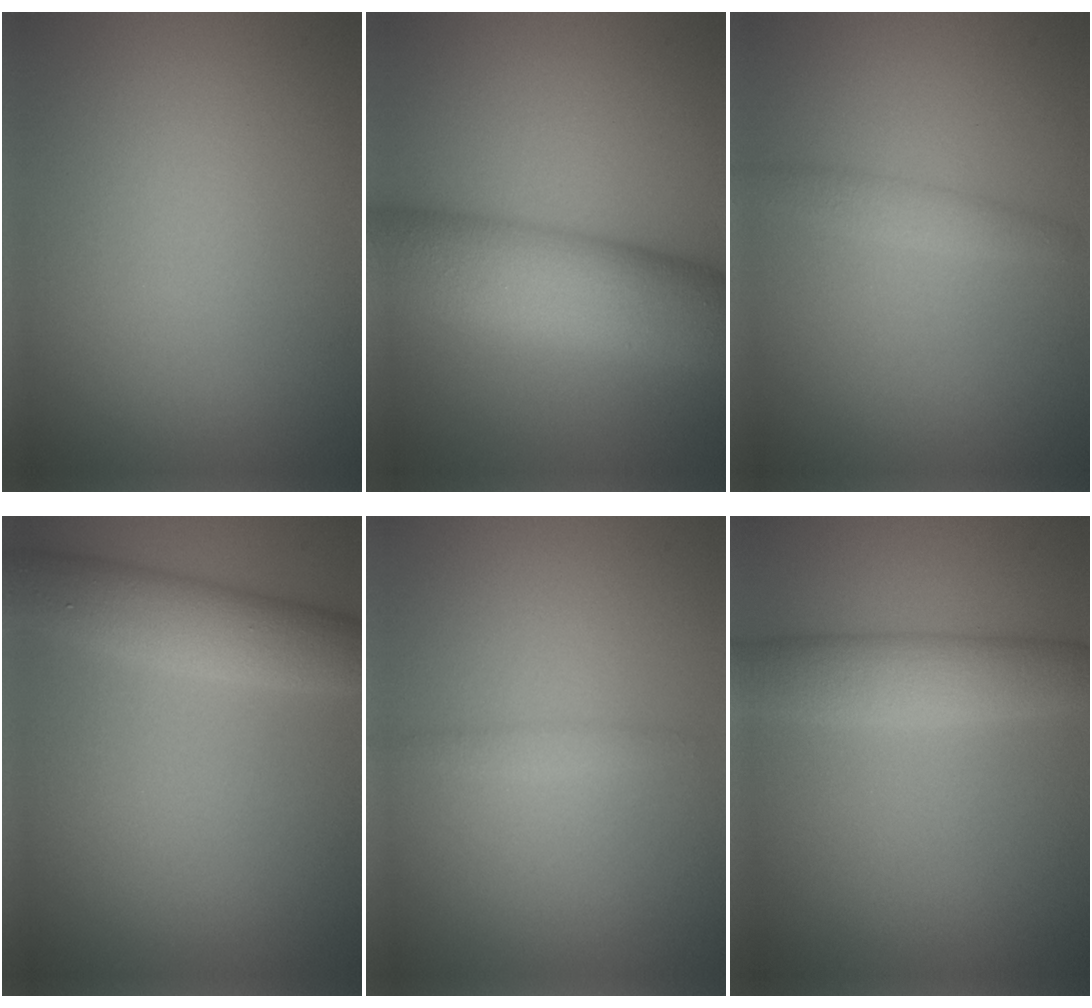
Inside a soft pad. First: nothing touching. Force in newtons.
{"total": 10.1, "press": 10.1, "slide": 0.2}
{"total": 1.5, "press": 1.5, "slide": 0.1}
{"total": 5.0, "press": 5.0, "slide": 0.3}
{"total": 0.9, "press": 0.9, "slide": 0.0}
{"total": 4.4, "press": 4.4, "slide": 0.3}